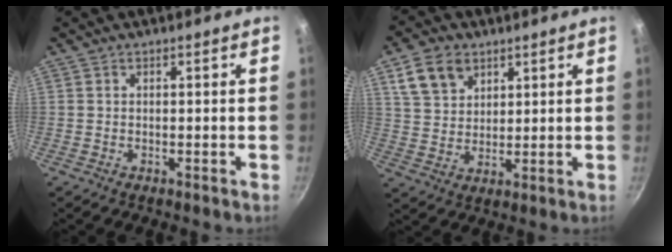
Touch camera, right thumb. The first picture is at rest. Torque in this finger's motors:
{"motor_torque": [-0.60, 1.61, 0.09, -0.17, 0.05]}